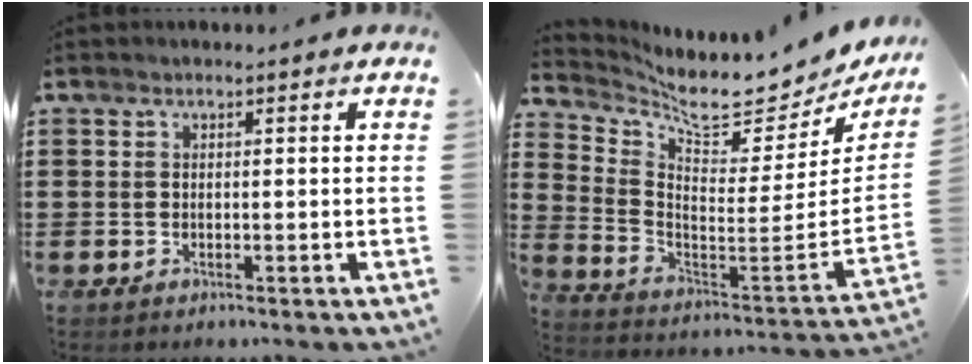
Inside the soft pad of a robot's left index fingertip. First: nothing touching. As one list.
[{"total": 7.3, "force": [6.5, 0.9, 3.3], "torque": [-0.076, -0.075, 0.101]}]